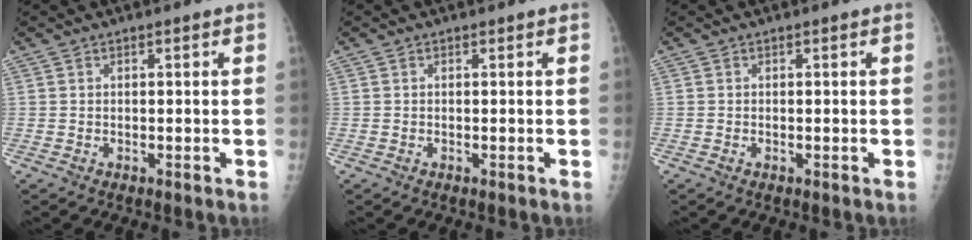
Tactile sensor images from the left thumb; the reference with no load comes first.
{"total": 0.0}
{"total": 0.0}